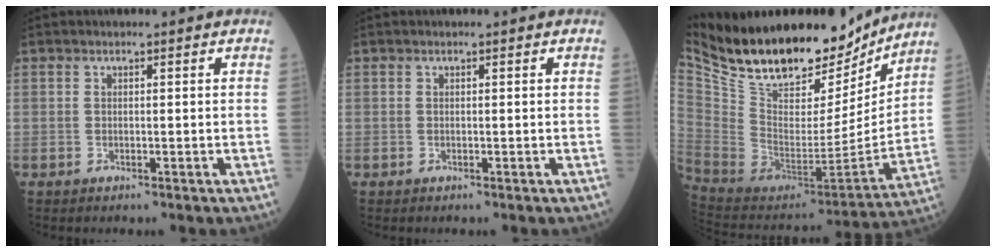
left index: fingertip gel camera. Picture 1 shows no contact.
{"total": 0.0}
{"total": 28.4, "force": [23.2, 9.6, 13.3], "torque": [-0.257, -0.016, 0.371]}